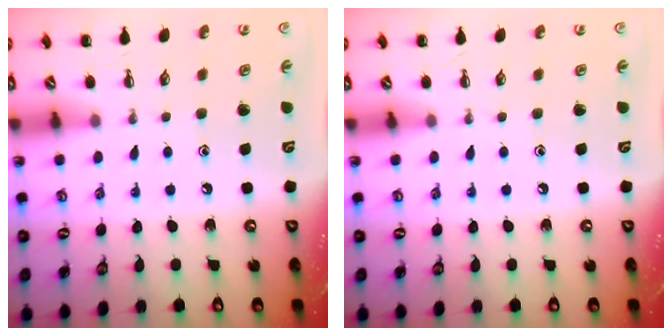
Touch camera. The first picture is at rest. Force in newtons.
{"total": 0.0}